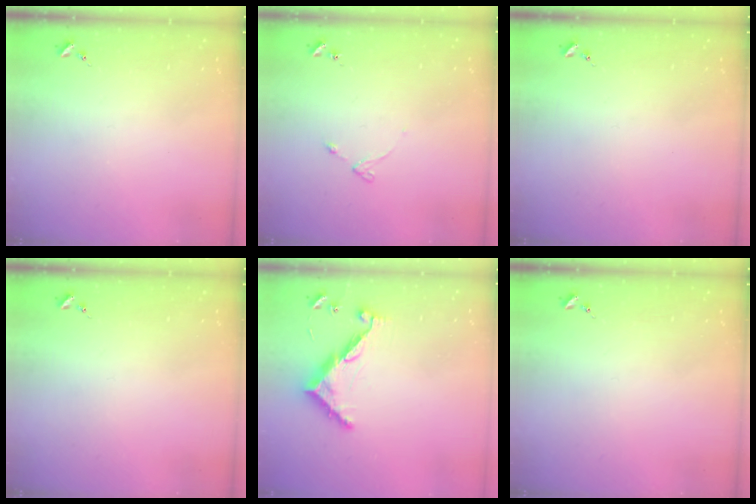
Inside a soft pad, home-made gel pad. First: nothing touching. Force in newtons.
{"total": 4.3, "press": 4.2, "slide": 0.5}
{"total": 0.0}
{"total": 0.0}
{"total": 9.3, "press": 9.3, "slide": 0.3}
{"total": 0.0}